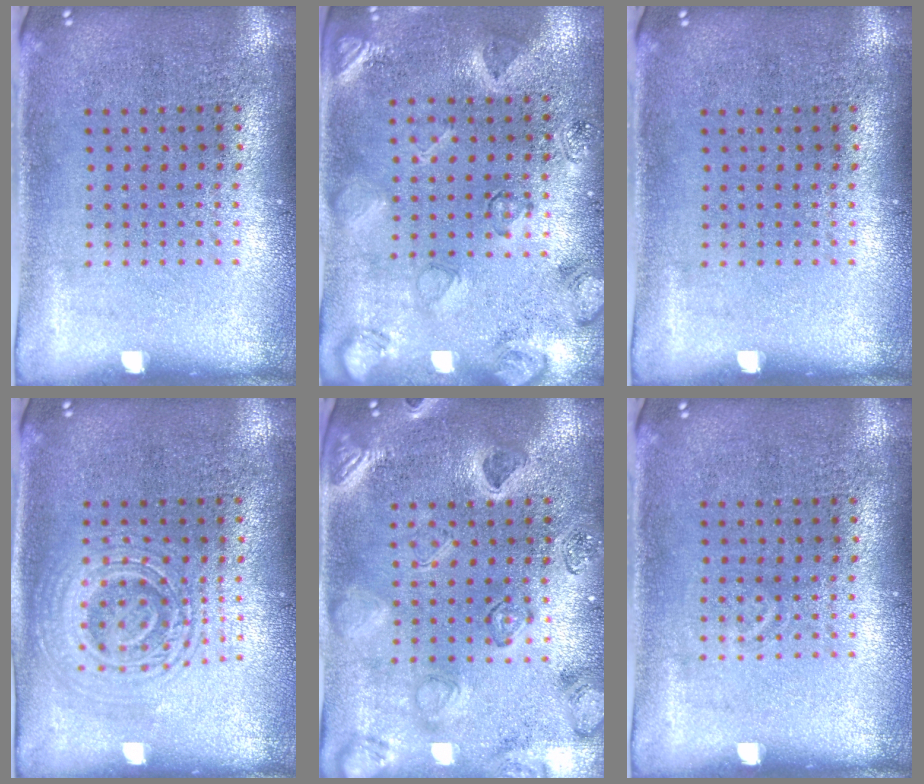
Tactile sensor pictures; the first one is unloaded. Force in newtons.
{"total": 2.6, "press": 1.9, "slide": 1.7}
{"total": 0.0}
{"total": 2.8, "press": 2.8, "slide": 0.6}
{"total": 2.5, "press": 2.4, "slide": 0.6}
{"total": 0.6, "press": 0.5, "slide": 0.3}